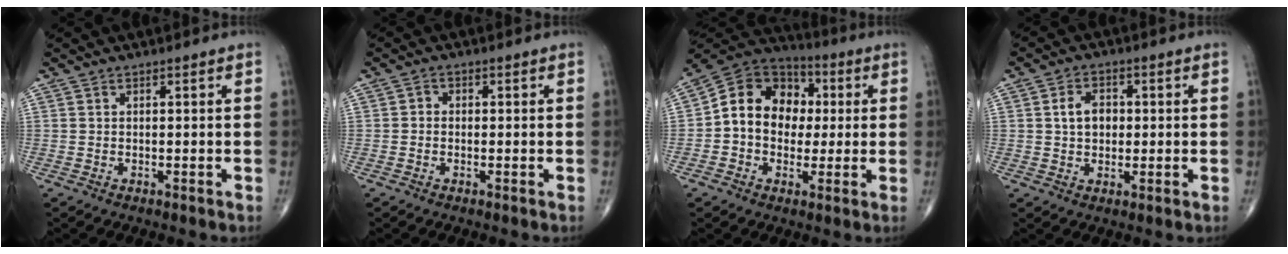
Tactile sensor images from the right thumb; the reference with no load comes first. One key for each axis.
{"total": 1.3, "fx": -0.3, "fy": 1.1, "fz": 0.5, "tx": 0.005, "ty": 0.005, "tz": -0.011}
{"total": 14.1, "fx": 0.9, "fy": 11.5, "fz": 8.2, "tx": -0.097, "ty": 0.032, "tz": 0.004}
{"total": 5.4, "fx": 0.6, "fy": 3.9, "fz": 3.7, "tx": -0.046, "ty": 0.007, "tz": 0.007}